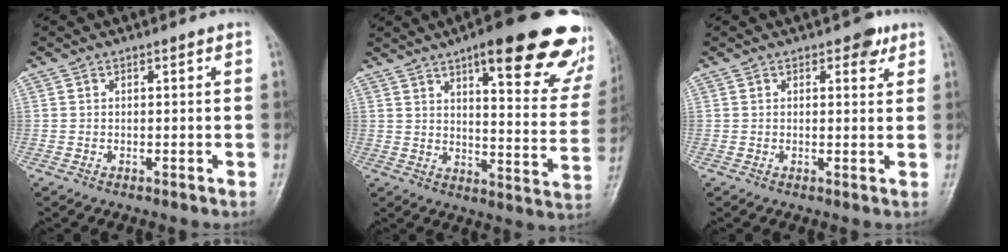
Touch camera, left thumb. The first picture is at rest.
{"total": 26.2, "force": [16.7, 7.0, 19.0], "torque": [-0.205, -0.062, 0.209]}
{"total": 2.8, "force": [1.6, 1.5, 1.7], "torque": [-0.007, -0.005, 0.017]}